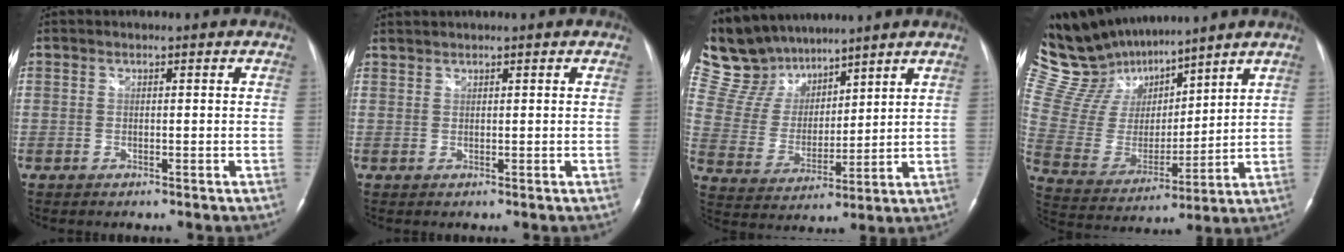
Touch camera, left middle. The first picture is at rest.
{"total": 1.1, "force": [1.1, -0.1, 0.0], "torque": [-0.006, 0.008, 0.029]}
{"total": 11.8, "force": [10.5, 4.8, 2.2], "torque": [-0.063, 0.025, 0.214]}
{"total": 16.2, "force": [14.8, 4.3, 5.0], "torque": [-0.110, 0.016, 0.292]}